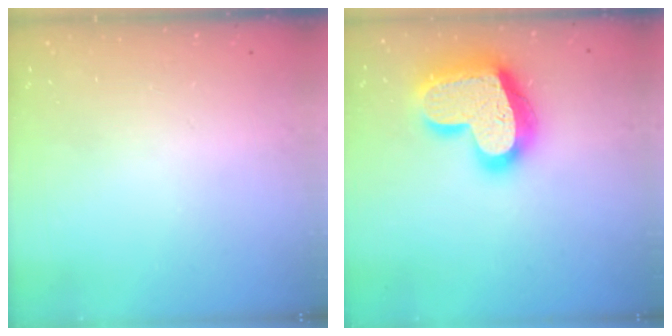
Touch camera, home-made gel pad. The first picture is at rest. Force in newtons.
{"total": 24.6, "press": 24.5, "slide": 1.9}